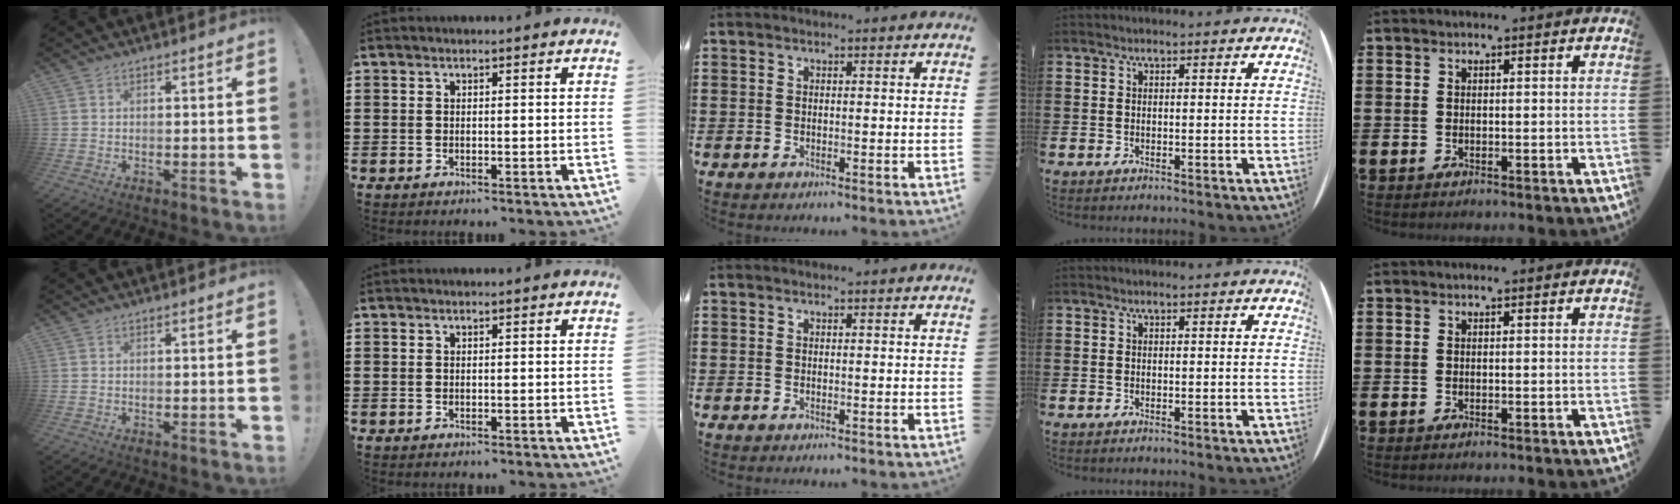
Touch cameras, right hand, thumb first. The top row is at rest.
{}